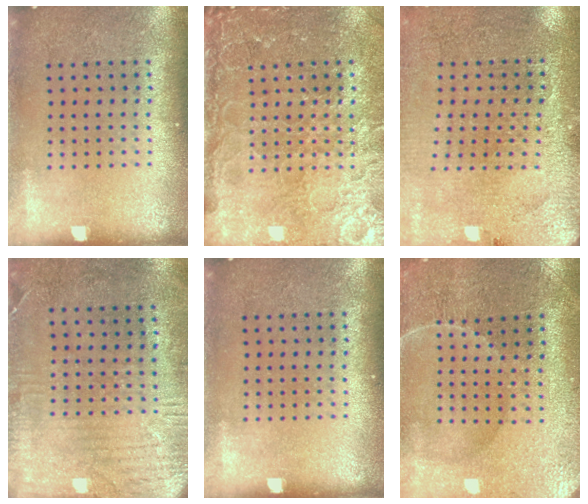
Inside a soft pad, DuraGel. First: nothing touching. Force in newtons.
{"total": 4.1, "press": 3.6, "slide": 2.0}
{"total": 2.9, "press": 2.8, "slide": 0.4}
{"total": 2.9, "press": 2.3, "slide": 1.7}
{"total": 0.0}
{"total": 0.9, "press": 0.8, "slide": 0.3}